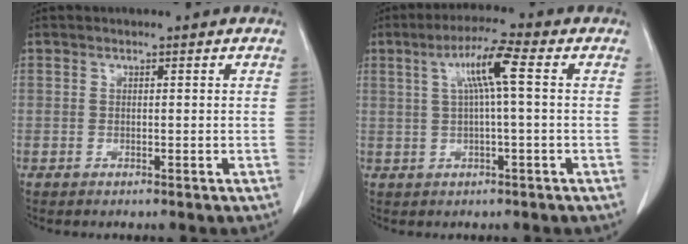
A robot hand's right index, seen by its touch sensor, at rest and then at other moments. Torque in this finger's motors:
{"motor_torque": [0.79, 0.01, 0.44, 0.09]}